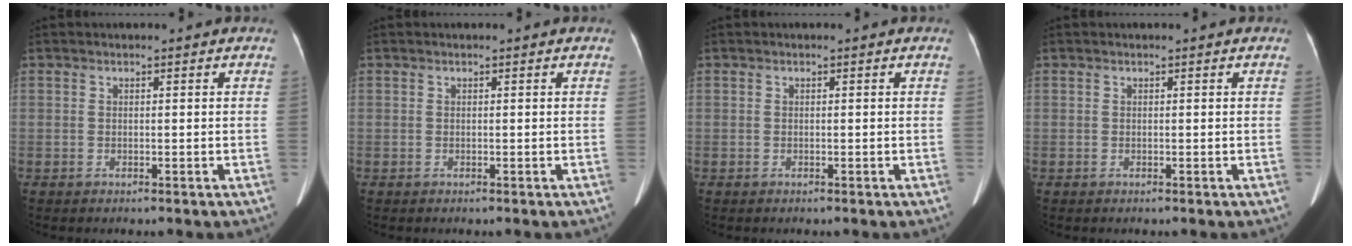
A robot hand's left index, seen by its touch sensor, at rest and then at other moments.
{"total": 0.0}
{"total": 0.0}
{"total": 0.0}